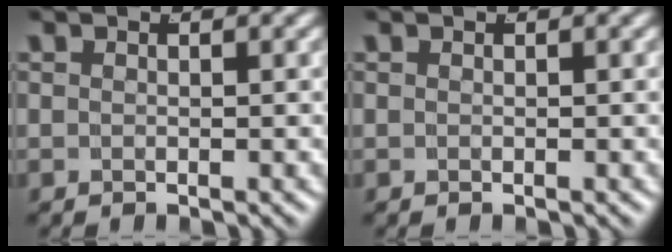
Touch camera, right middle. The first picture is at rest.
{"total": 0.0}